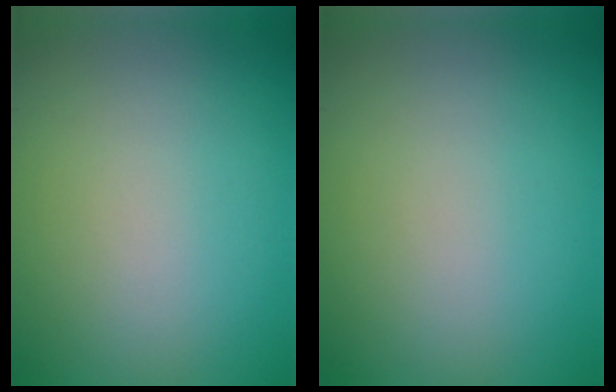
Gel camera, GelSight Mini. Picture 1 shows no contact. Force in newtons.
{"total": 0.0}